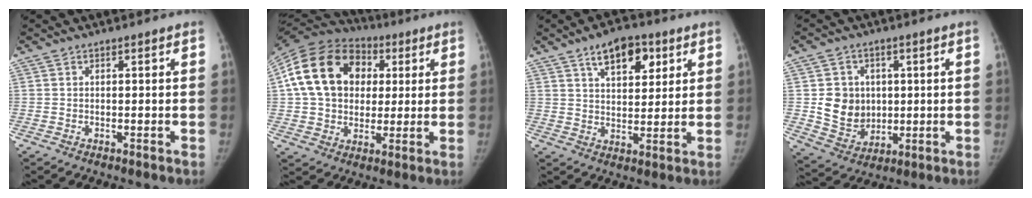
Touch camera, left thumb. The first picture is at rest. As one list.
[{"total": 20.8, "force": [3.9, 16.1, 12.6], "torque": [-0.227, 0.022, 0.065]}, {"total": 10.0, "force": [5.2, 5.4, 6.6], "torque": [-0.070, -0.022, 0.081]}, {"total": 10.0, "force": [0.9, 8.8, 4.7], "torque": [-0.040, -0.008, 0.034]}]